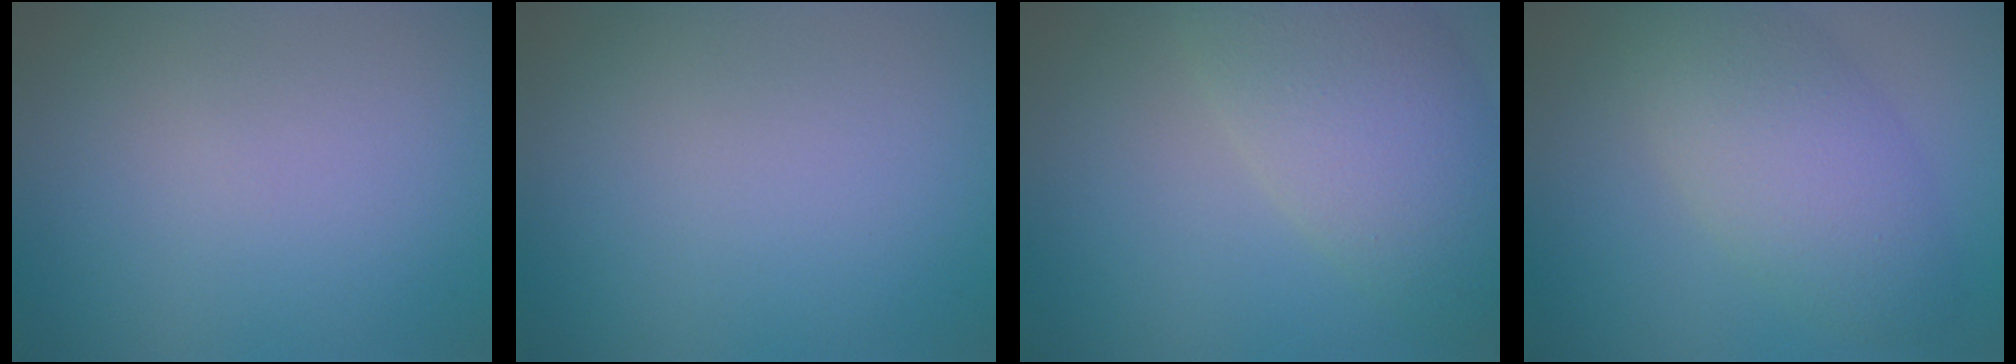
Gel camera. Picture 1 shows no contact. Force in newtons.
{"total": 0.0}
{"total": 7.8, "press": 7.8, "slide": 0.5}
{"total": 5.7, "press": 5.7, "slide": 0.4}